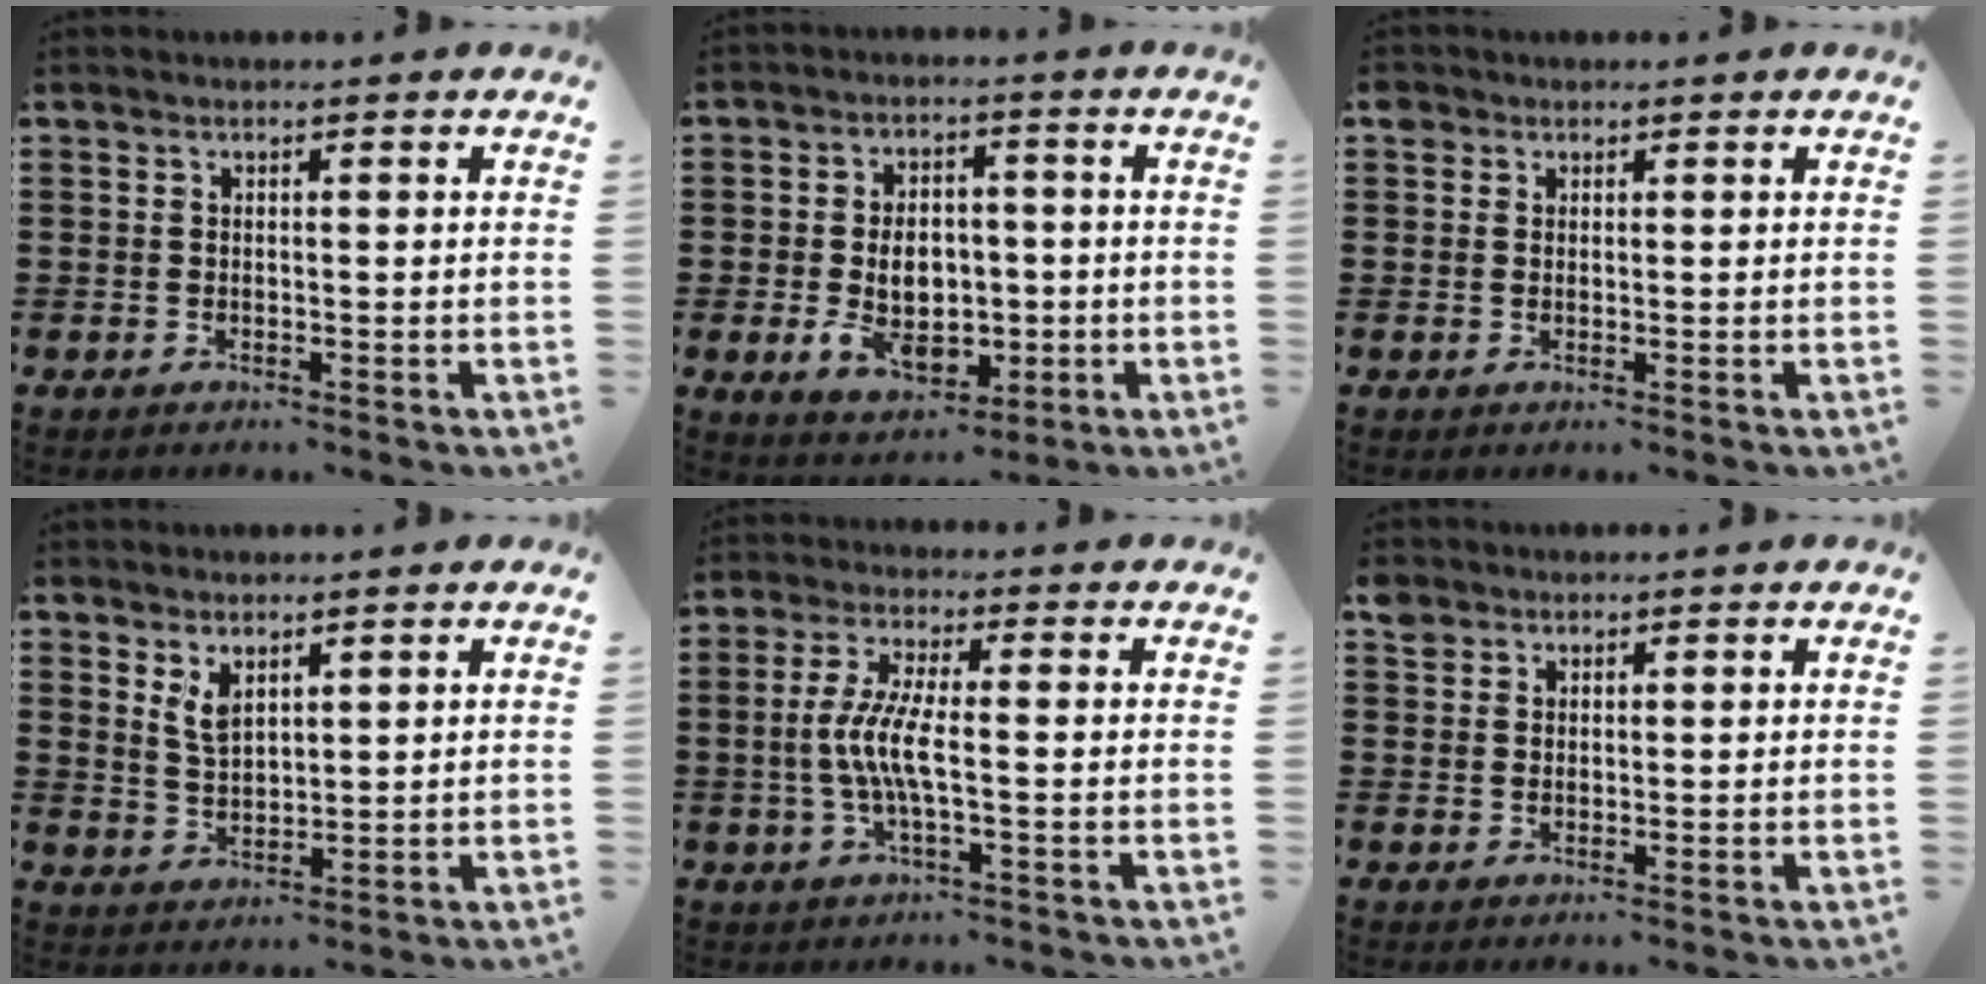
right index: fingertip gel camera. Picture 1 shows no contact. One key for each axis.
{"total": 7.4, "fx": -1.0, "fy": 5.2, "fz": 5.2, "tx": -0.083, "ty": 0.001, "tz": -0.021}
{"total": 1.4, "fx": 1.0, "fy": 0.9, "fz": 0.2, "tx": -0.008, "ty": 0.001, "tz": 0.021}
{"total": 3.4, "fx": 2.2, "fy": 1.6, "fz": 2.1, "tx": -0.047, "ty": 0.003, "tz": 0.040}
{"total": 6.1, "fx": -1.0, "fy": 0.9, "fz": 6.0, "tx": -0.135, "ty": -0.011, "tz": -0.028}
{"total": 2.3, "fx": 1.9, "fy": 1.4, "fz": 0.3, "tx": -0.013, "ty": 0.003, "tz": 0.038}